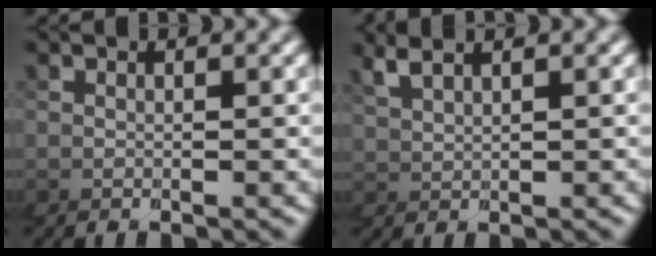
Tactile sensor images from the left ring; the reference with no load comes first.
{"total": 2.3, "force": [2.1, 0.6, 0.6], "torque": [-0.037, 0.003, 0.036]}